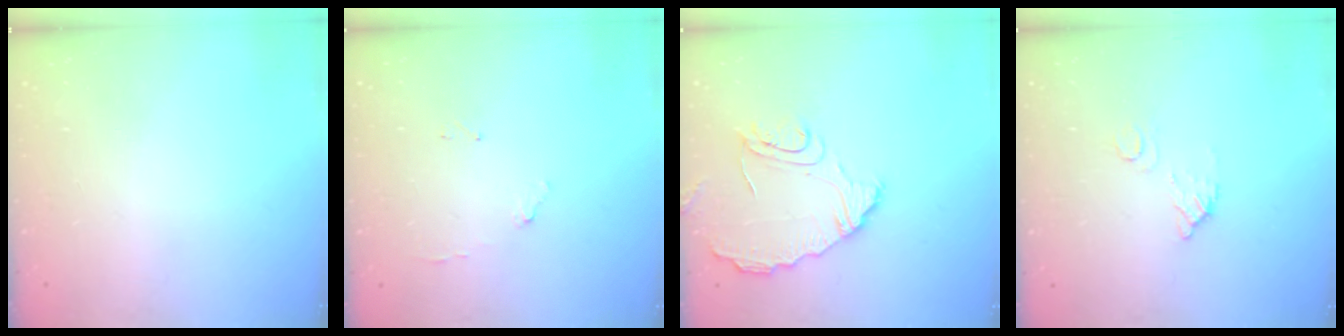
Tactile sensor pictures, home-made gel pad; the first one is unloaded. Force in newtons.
{"total": 7.5, "press": 7.5, "slide": 0.5}
{"total": 10.6, "press": 10.6, "slide": 0.7}
{"total": 5.1, "press": 5.1, "slide": 0.4}